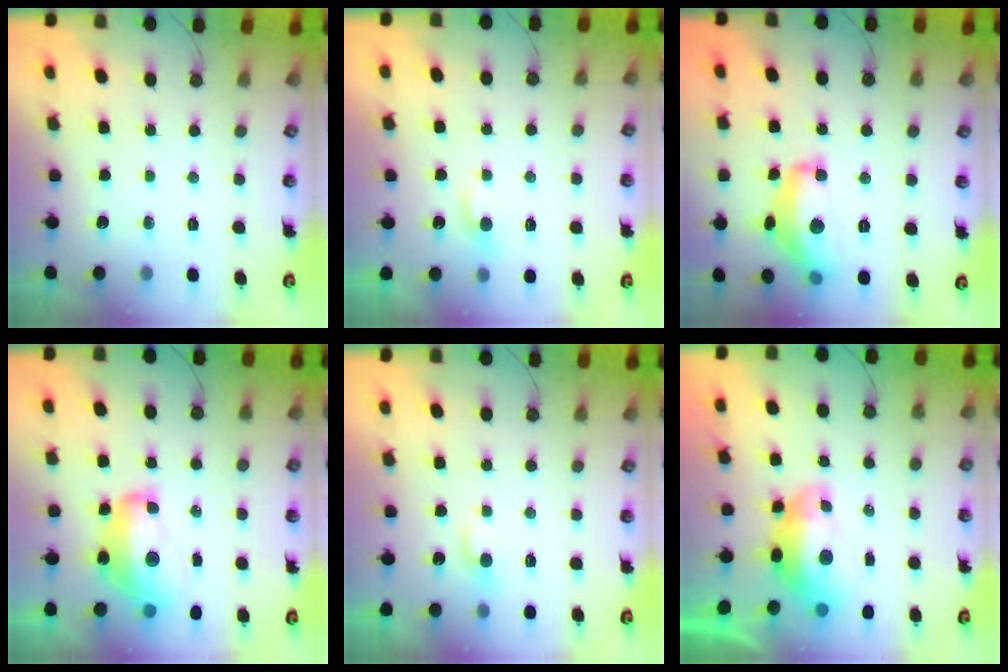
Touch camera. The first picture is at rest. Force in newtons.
{"total": 1.2, "press": 1.1, "slide": 0.6}
{"total": 12.0, "press": 11.9, "slide": 1.0}
{"total": 7.9, "press": 7.7, "slide": 1.4}
{"total": 1.2, "press": 1.1, "slide": 0.6}
{"total": 2.7, "press": 2.6, "slide": 0.7}